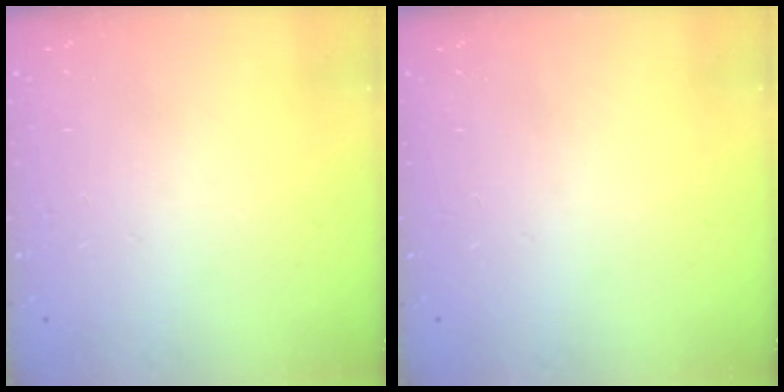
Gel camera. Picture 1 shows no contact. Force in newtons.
{"total": 0.0}